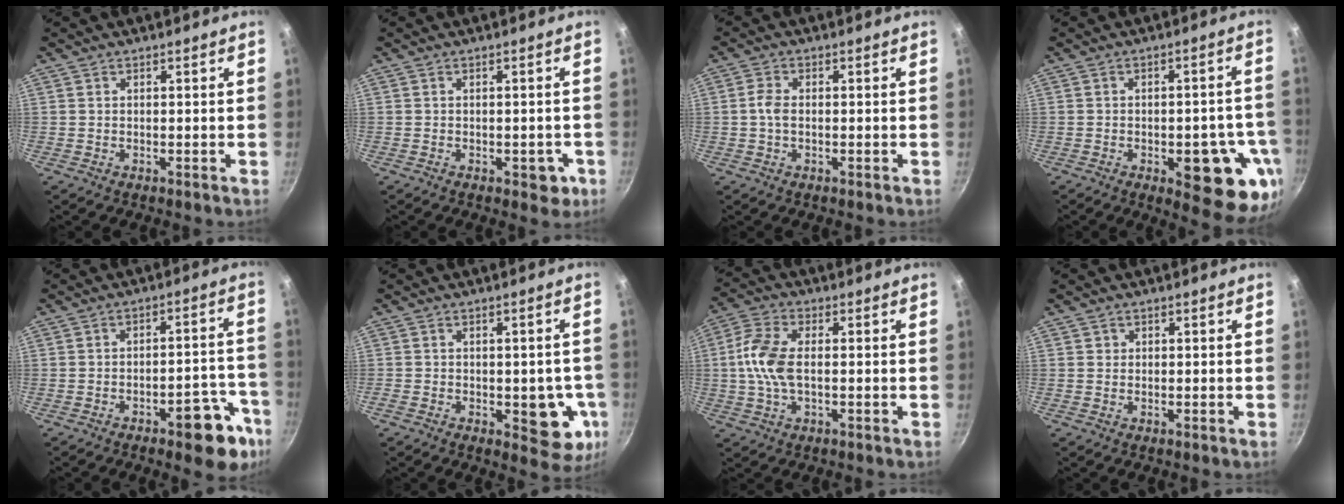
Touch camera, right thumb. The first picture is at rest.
{"total": 3.9, "force": [-1.5, 2.2, 2.8], "torque": [-0.011, 0.013, -0.012]}
{"total": 3.0, "force": [-0.2, 1.9, 2.3], "torque": [-0.051, 0.009, -0.009]}
{"total": 14.5, "force": [-4.9, 6.0, 12.3], "torque": [-0.097, 0.016, -0.060]}
{"total": 11.9, "force": [-6.5, 4.7, 8.9], "torque": [-0.061, 0.050, -0.078]}
{"total": 9.6, "force": [-2.5, 5.1, 7.7], "torque": [-0.050, 0.001, -0.028]}
{"total": 9.0, "force": [-0.1, 4.6, 7.7], "torque": [-0.163, 0.018, -0.011]}
{"total": 0.7, "force": [0.2, 0.7, 0.0], "torque": [0.006, 0.002, 0.001]}